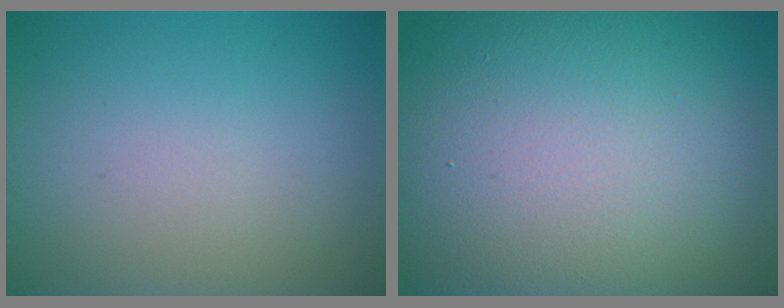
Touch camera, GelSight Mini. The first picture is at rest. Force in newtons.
{"total": 21.2, "press": 21.1, "slide": 1.4}